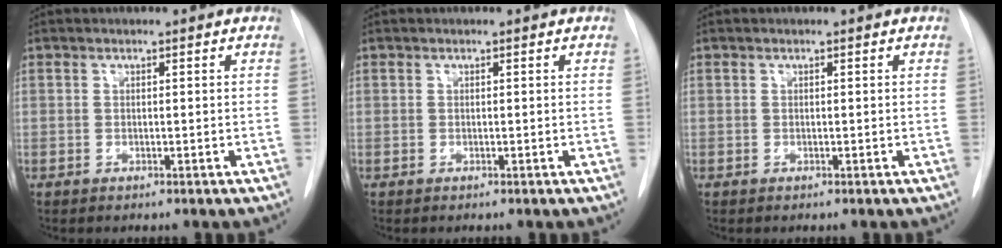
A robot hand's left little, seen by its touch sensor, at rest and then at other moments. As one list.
[{"total": 0.0}, {"total": 0.0}]